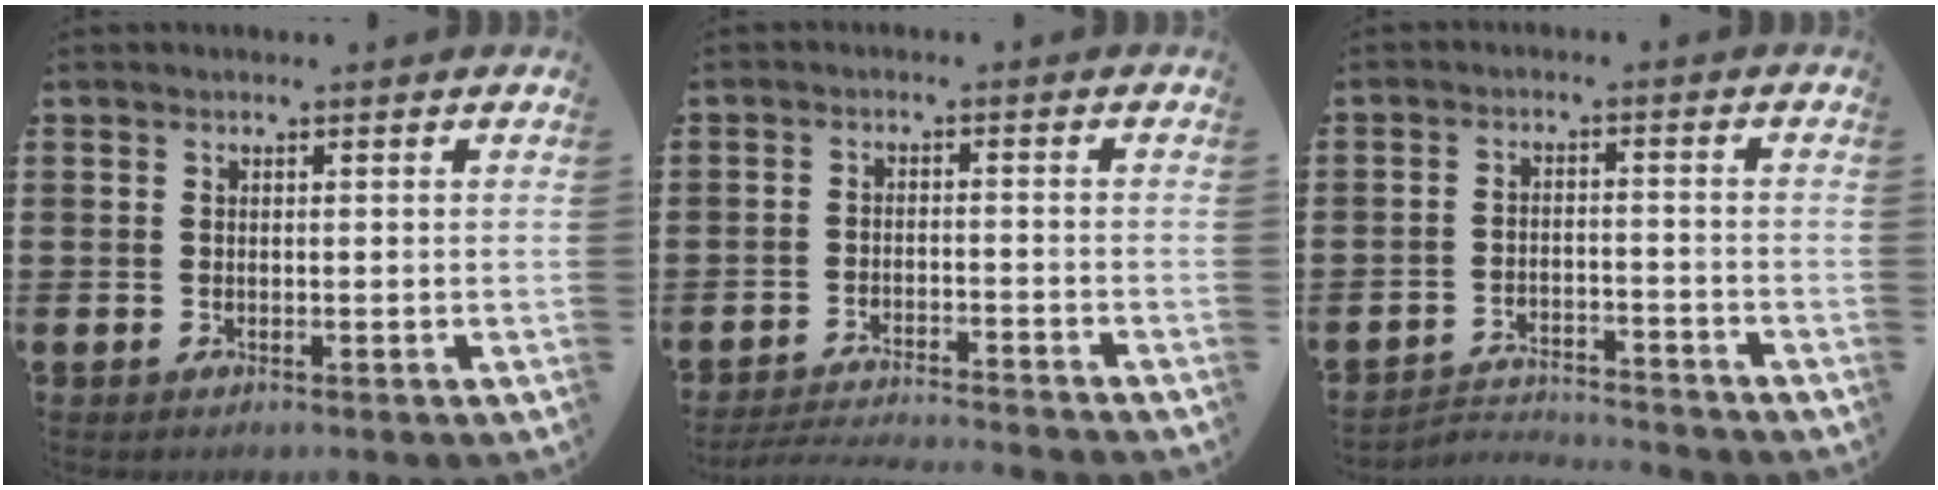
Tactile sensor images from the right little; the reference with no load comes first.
{"total": 3.0, "force": [-2.9, -0.2, 0.4], "torque": [-0.006, 0.000, -0.062]}
{"total": 2.9, "force": [-2.9, 0.2, -0.1], "torque": [-0.006, 0.001, -0.065]}